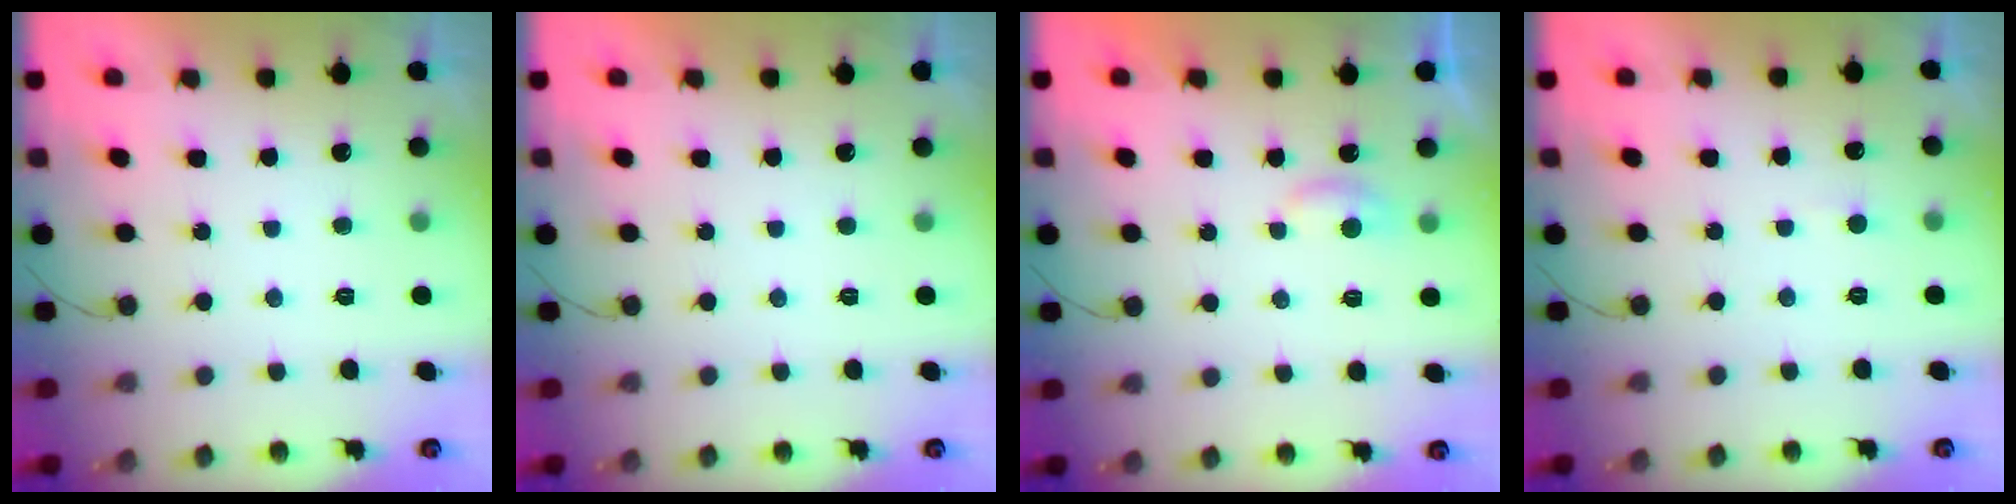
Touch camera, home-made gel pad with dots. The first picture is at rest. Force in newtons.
{"total": 0.0}
{"total": 3.5, "press": 3.4, "slide": 0.3}
{"total": 2.9, "press": 2.9, "slide": 0.3}